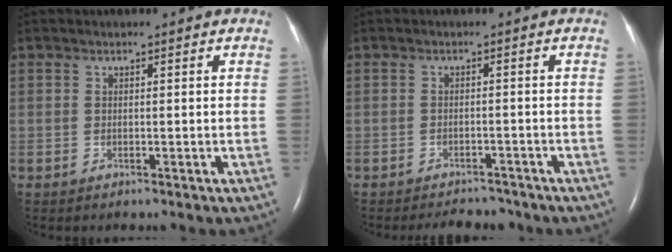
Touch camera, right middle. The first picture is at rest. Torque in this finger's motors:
{"motor_torque": [0.37, -0.35, 0.10, 0.02]}